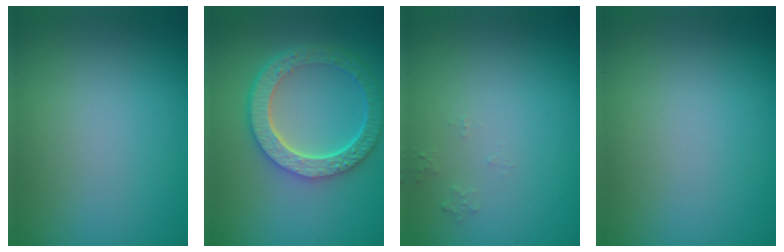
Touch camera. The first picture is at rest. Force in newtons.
{"total": 6.0, "press": 4.5, "slide": 4.0}
{"total": 0.8, "press": 0.7, "slide": 0.2}
{"total": 0.0}